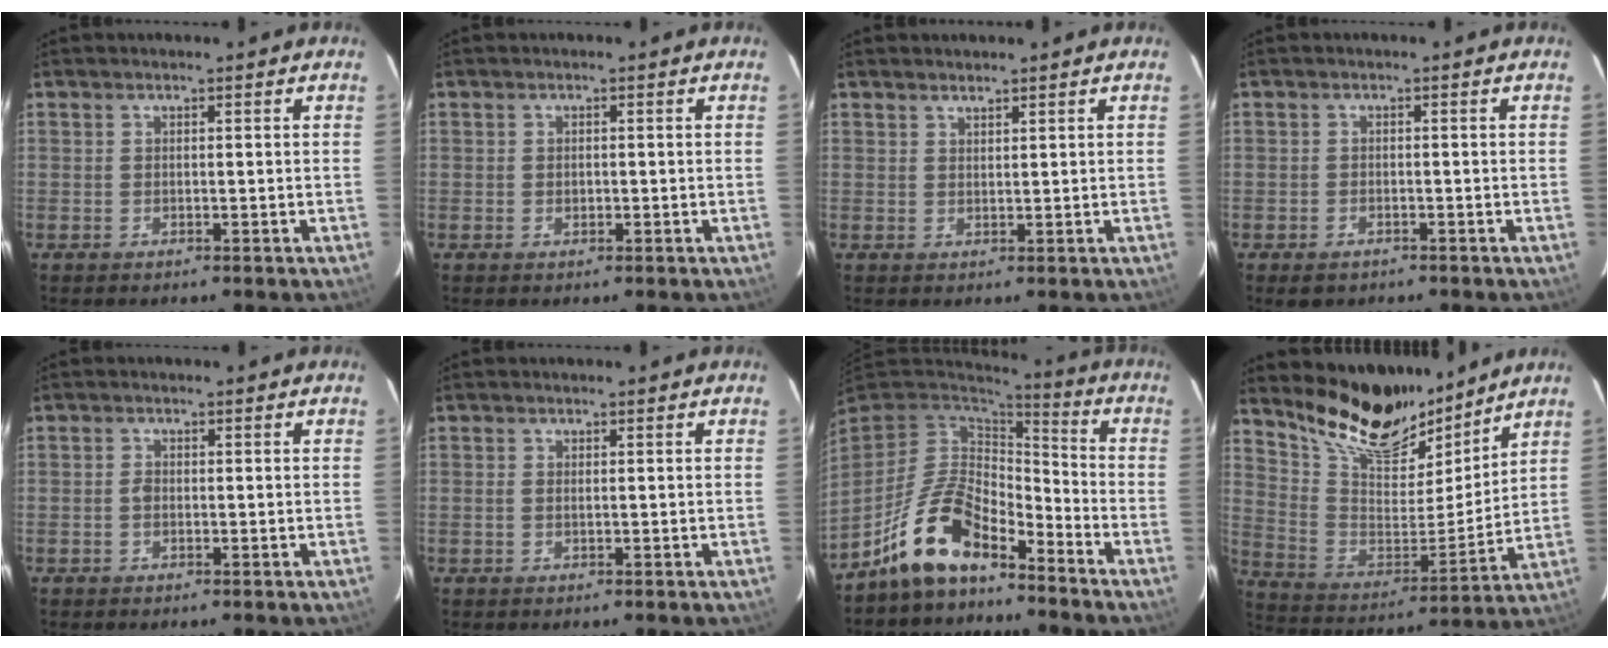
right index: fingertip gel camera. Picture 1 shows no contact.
{"total": 0.9, "force": [-0.2, 0.8, 0.3], "torque": [-0.003, 0.001, -0.001]}
{"total": 1.3, "force": [1.2, 0.3, 0.3], "torque": [-0.005, 0.001, 0.021]}
{"total": 2.5, "force": [-1.6, 1.7, 1.0], "torque": [-0.022, -0.002, -0.022]}
{"total": 1.2, "force": [-0.3, 0.7, 0.8], "torque": [-0.017, 0.003, -0.007]}
{"total": 0.7, "force": [0.1, 0.2, 0.7], "torque": [-0.016, 0.001, 0.000]}
{"total": 16.2, "force": [-10.4, 7.6, 9.9], "torque": [-0.212, 0.009, -0.191]}
{"total": 18.7, "force": [15.3, 7.0, 8.1], "torque": [-0.173, -0.005, 0.281]}